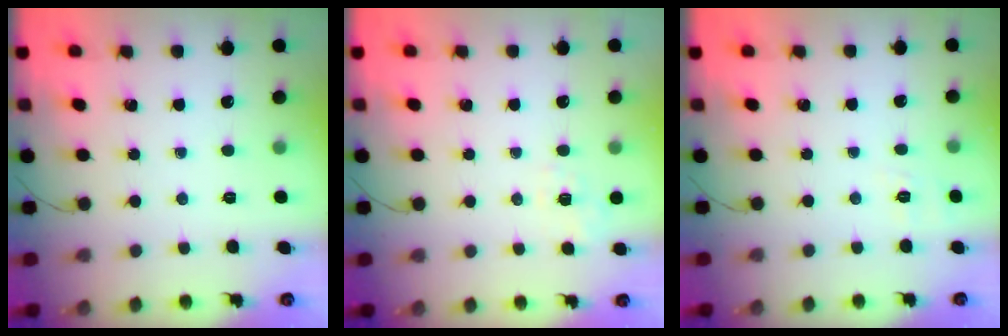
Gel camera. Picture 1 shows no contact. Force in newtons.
{"total": 2.5, "press": 1.8, "slide": 1.7}
{"total": 4.5, "press": 4.1, "slide": 2.0}